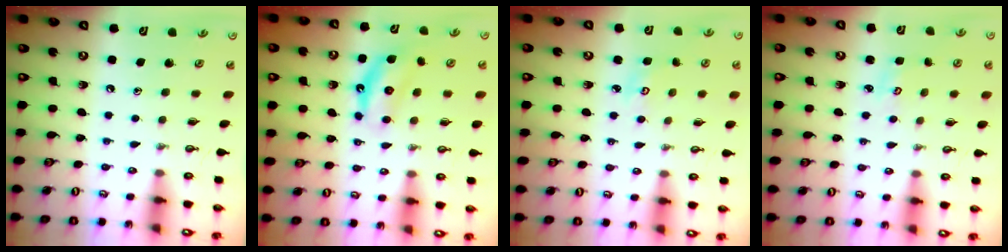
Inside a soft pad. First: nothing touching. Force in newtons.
{"total": 6.0, "press": 6.0, "slide": 0.8}
{"total": 3.7, "press": 3.7, "slide": 0.4}
{"total": 2.5, "press": 2.5, "slide": 0.2}